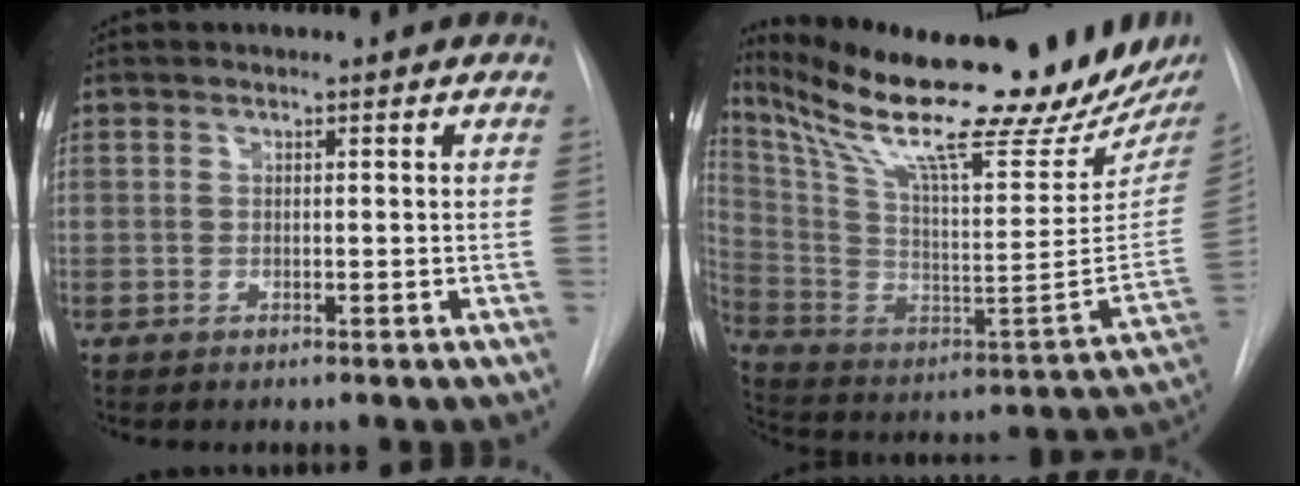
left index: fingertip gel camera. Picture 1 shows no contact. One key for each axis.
{"total": 31.9, "fx": 25.5, "fy": 4.3, "fz": 18.7, "tx": -0.323, "ty": -0.062, "tz": 0.374}